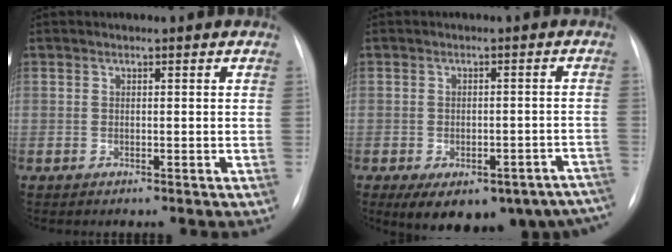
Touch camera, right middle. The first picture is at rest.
{"total": 18.6, "force": [-14.1, 8.5, 8.7], "torque": [-0.091, 0.021, -0.157]}